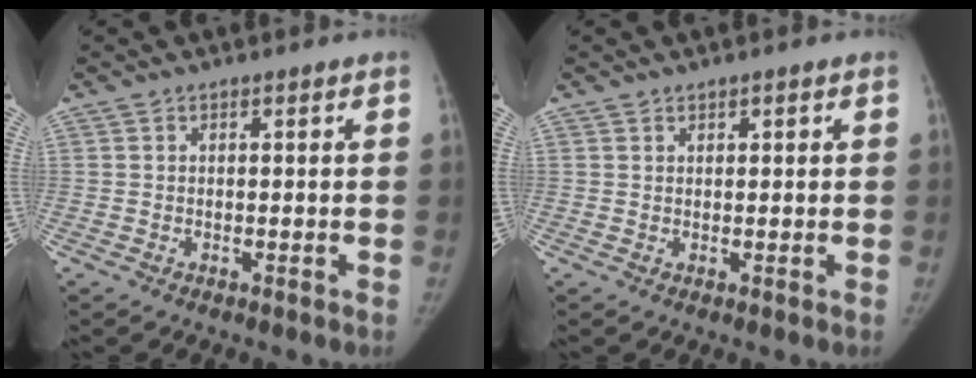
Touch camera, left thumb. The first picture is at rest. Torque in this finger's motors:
{"motor_torque": [0.15, -0.09, -0.24, 0.07, -0.01]}